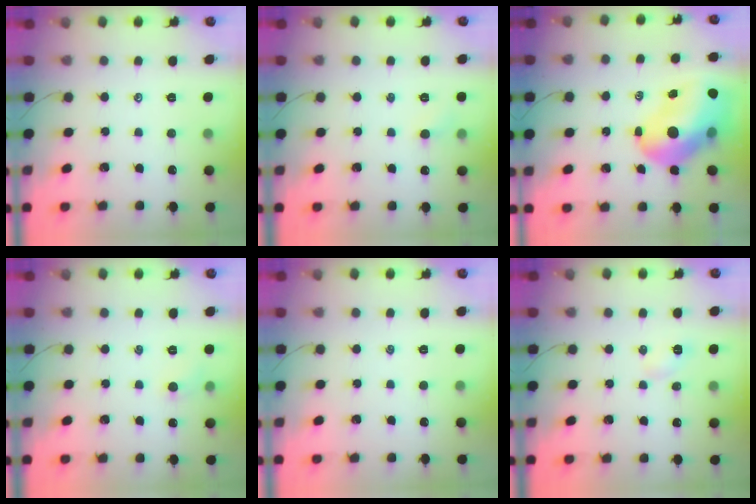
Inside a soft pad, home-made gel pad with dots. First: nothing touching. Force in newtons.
{"total": 3.0, "press": 2.8, "slide": 1.0}
{"total": 17.8, "press": 17.2, "slide": 4.6}
{"total": 4.4, "press": 4.1, "slide": 1.4}
{"total": 0.0}
{"total": 2.9, "press": 2.8, "slide": 0.8}